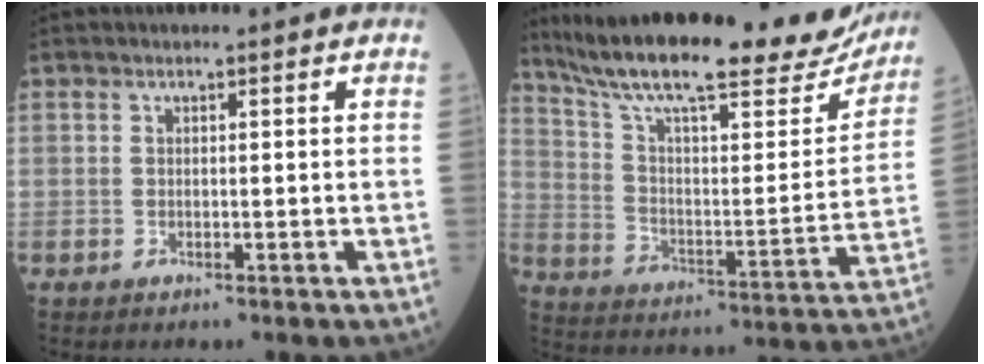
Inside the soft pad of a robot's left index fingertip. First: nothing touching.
{"total": 30.0, "force": [25.5, 4.8, 15.0], "torque": [-0.247, -0.034, 0.357]}